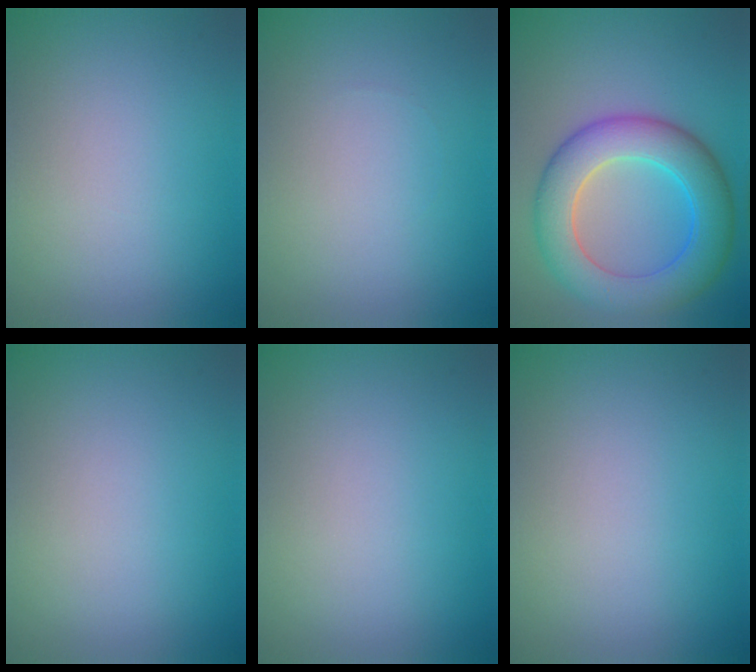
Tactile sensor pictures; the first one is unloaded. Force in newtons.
{"total": 0.0}
{"total": 8.4, "press": 8.4, "slide": 0.6}
{"total": 0.0}
{"total": 0.0}
{"total": 0.0}